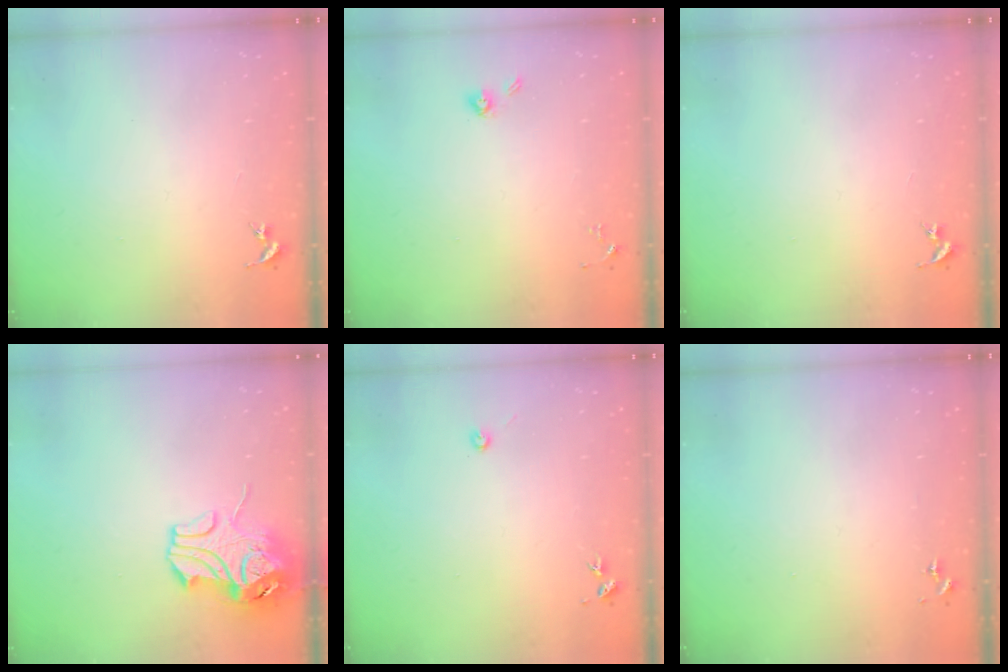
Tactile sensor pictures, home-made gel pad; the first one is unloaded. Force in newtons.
{"total": 3.8, "press": 3.4, "slide": 1.7}
{"total": 0.0}
{"total": 11.9, "press": 11.8, "slide": 1.7}
{"total": 2.0, "press": 2.0, "slide": 0.3}
{"total": 0.0}